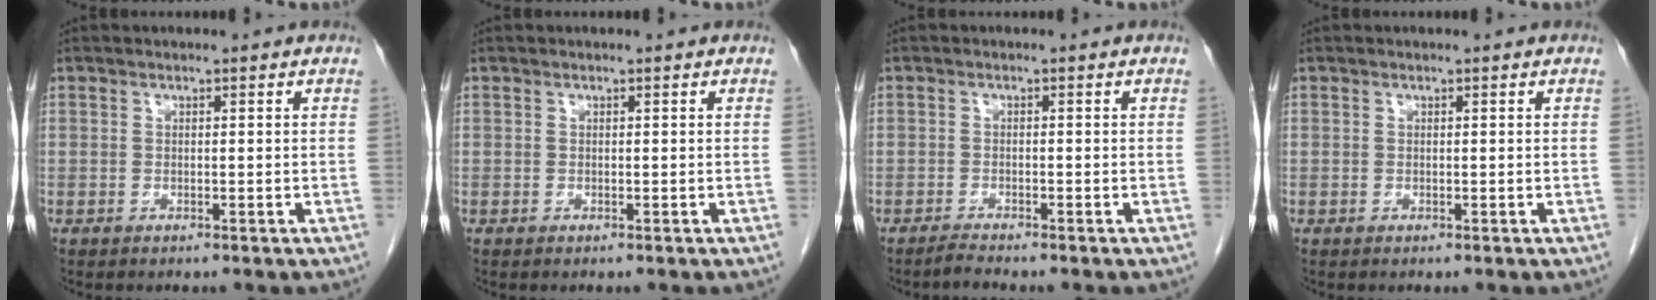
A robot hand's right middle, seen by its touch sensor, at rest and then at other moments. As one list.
[{"total": 0.0}, {"total": 1.4, "force": [-1.3, -0.3, 0.3], "torque": [-0.010, -0.005, -0.026]}, {"total": 0.0}]